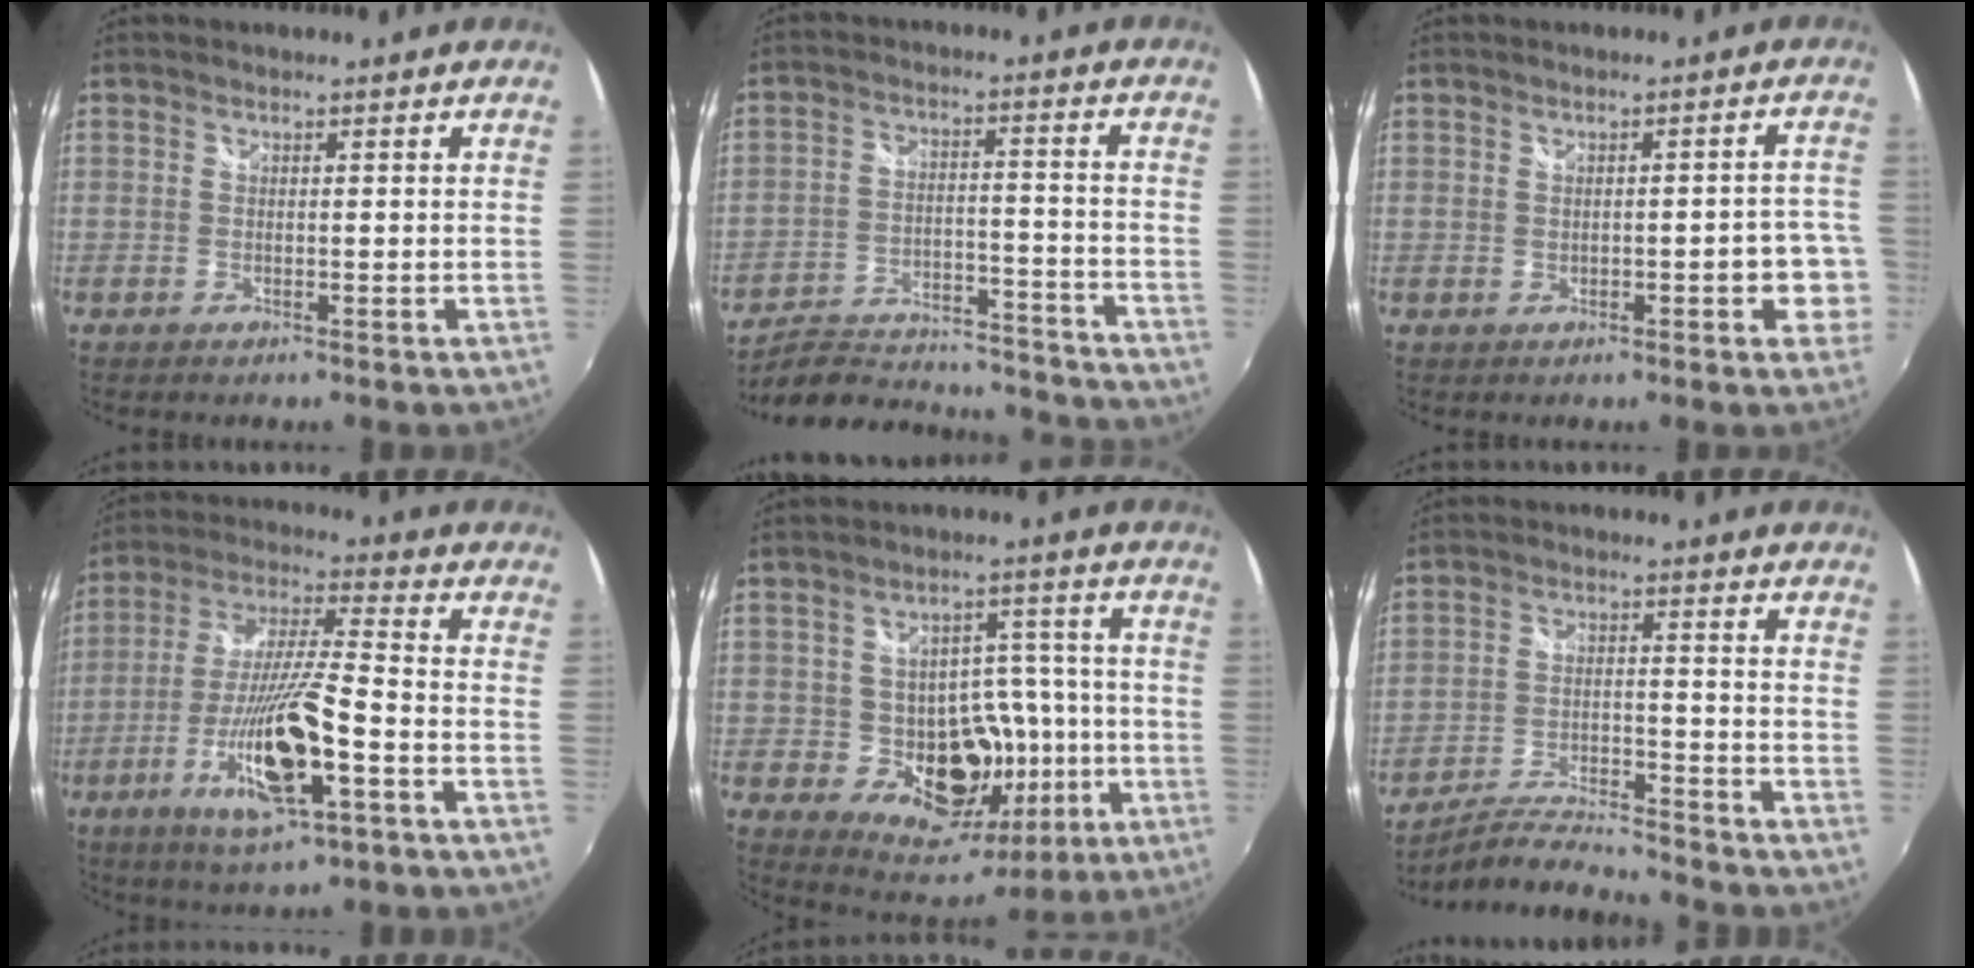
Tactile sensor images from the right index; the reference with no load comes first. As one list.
[{"total": 23.4, "force": [-21.0, 6.4, 8.1], "torque": [-0.155, 0.000, -0.280]}, {"total": 4.7, "force": [-1.4, 1.8, 4.1], "torque": [-0.054, 0.004, -0.013]}, {"total": 16.8, "force": [-7.0, 2.5, 15.0], "torque": [-0.303, -0.024, -0.129]}, {"total": 15.5, "force": [-3.1, 12.1, 9.1], "torque": [-0.160, 0.013, -0.027]}, {"total": 10.6, "force": [-10.1, 0.0, 3.0], "torque": [-0.074, -0.007, -0.180]}]